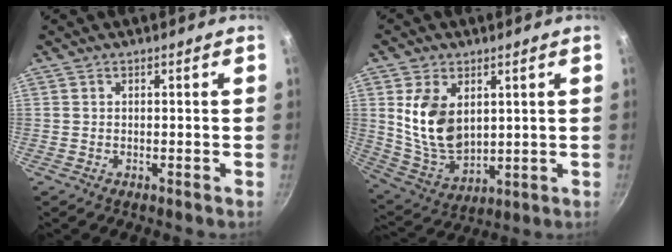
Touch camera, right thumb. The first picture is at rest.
{"total": 12.9, "force": [3.1, 8.4, 9.4], "torque": [-0.159, -0.032, 0.078]}